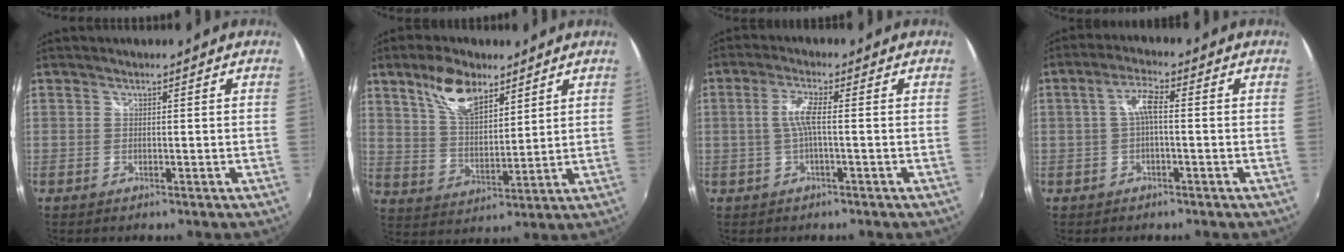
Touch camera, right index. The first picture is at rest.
{"total": 10.6, "force": [6.7, 4.8, 6.6], "torque": [-0.122, 0.013, 0.130]}
{"total": 4.0, "force": [-0.5, 0.0, 3.9], "torque": [-0.082, 0.003, -0.007]}
{"total": 4.1, "force": [-0.3, 0.8, 4.0], "torque": [-0.081, 0.013, -0.004]}